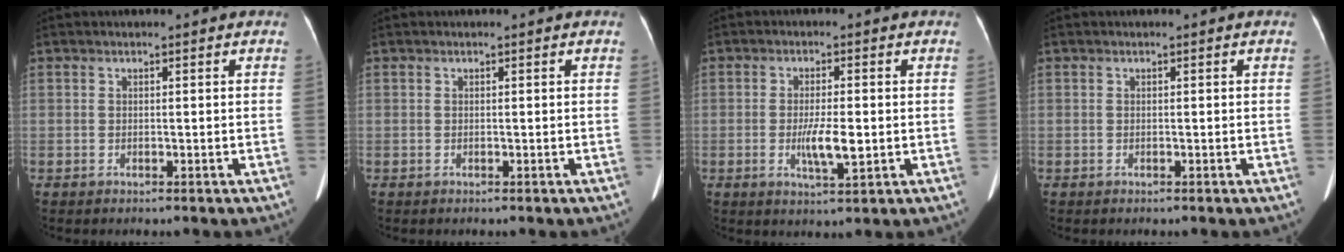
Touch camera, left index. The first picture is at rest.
{"total": 0.0}
{"total": 4.8, "force": [-0.7, 0.9, 4.6], "torque": [-0.090, -0.007, -0.012]}
{"total": 0.0}